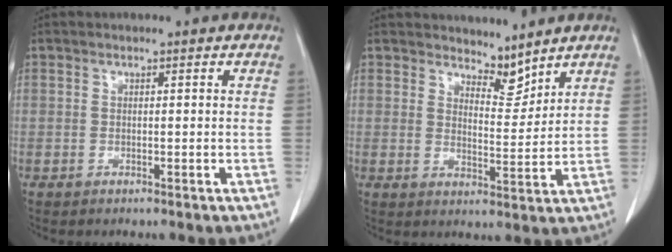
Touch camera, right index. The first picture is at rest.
{"total": 4.5, "force": [4.2, 1.3, 0.8], "torque": [-0.008, -0.010, 0.073]}